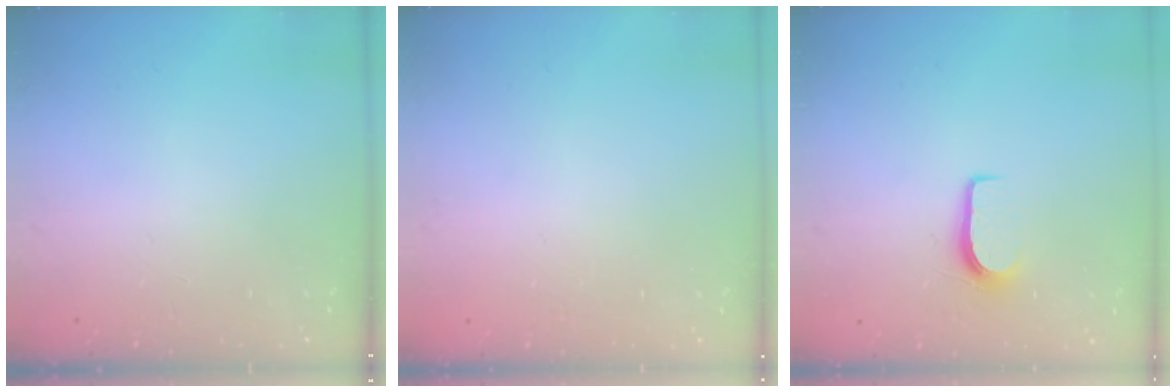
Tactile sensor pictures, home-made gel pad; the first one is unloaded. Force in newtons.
{"total": 0.0}
{"total": 6.5, "press": 6.4, "slide": 0.6}